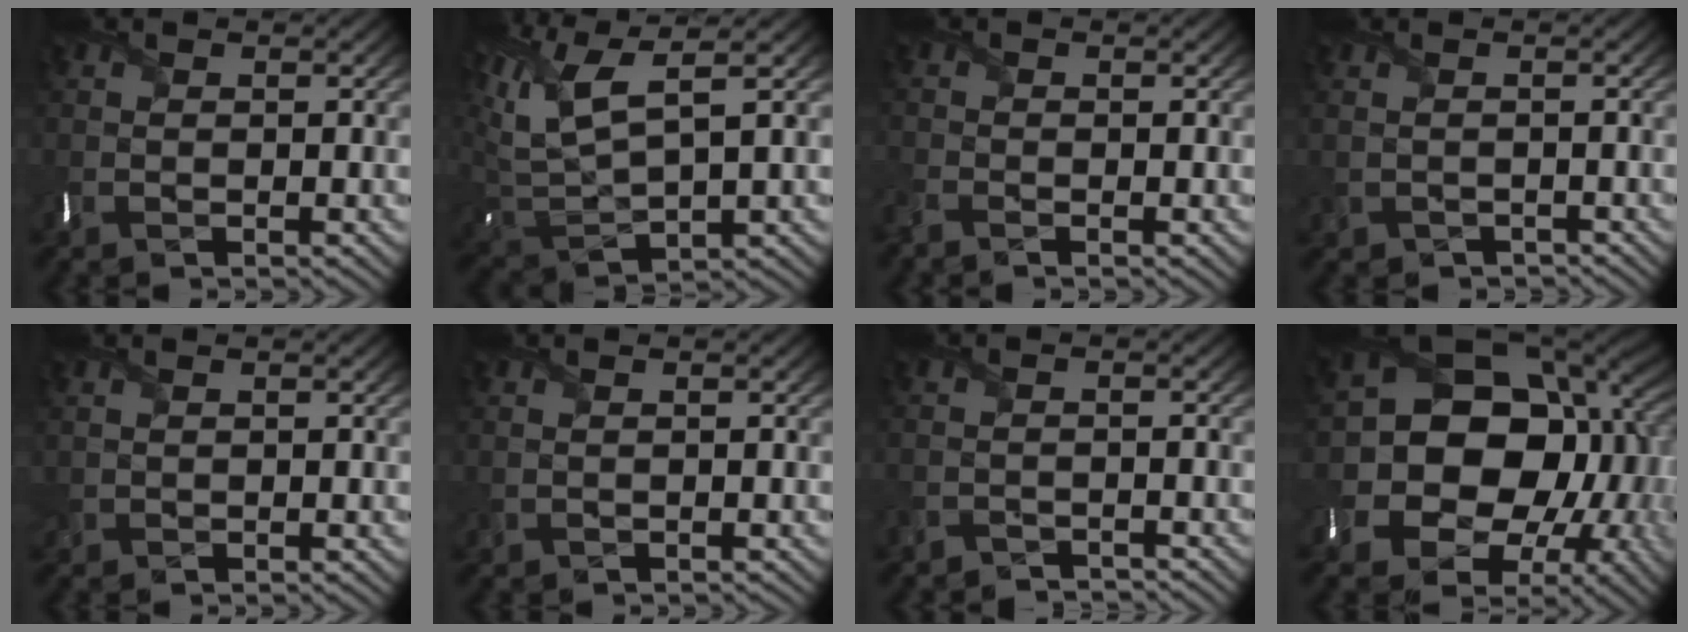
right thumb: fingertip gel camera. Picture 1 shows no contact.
{"total": 11.2, "force": [4.8, 3.9, 9.3], "torque": [-0.242, 0.008, 0.095]}
{"total": 2.1, "force": [-1.9, 0.5, 0.8], "torque": [-0.027, -0.017, -0.046]}
{"total": 1.7, "force": [-1.1, 1.0, 0.9], "torque": [-0.026, -0.012, -0.014]}
{"total": 0.8, "force": [0.5, 0.3, 0.5], "torque": [-0.021, 0.003, 0.013]}
{"total": 0.5, "force": [0.2, 0.2, 0.4], "torque": [-0.015, 0.002, 0.004]}
{"total": 2.7, "force": [-2.6, 0.5, 0.6], "torque": [-0.013, -0.009, -0.049]}
{"total": 20.1, "force": [-2.5, 16.8, 10.7], "torque": [-0.189, -0.049, -0.038]}